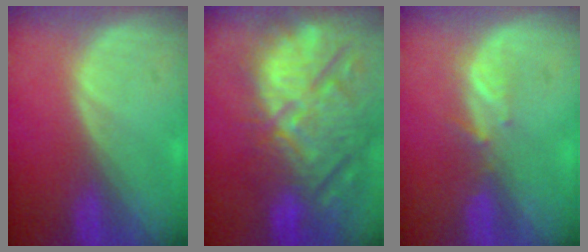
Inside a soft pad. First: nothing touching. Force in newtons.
{"total": 15.1, "press": 12.9, "slide": 7.8}
{"total": 1.9, "press": 1.8, "slide": 0.7}